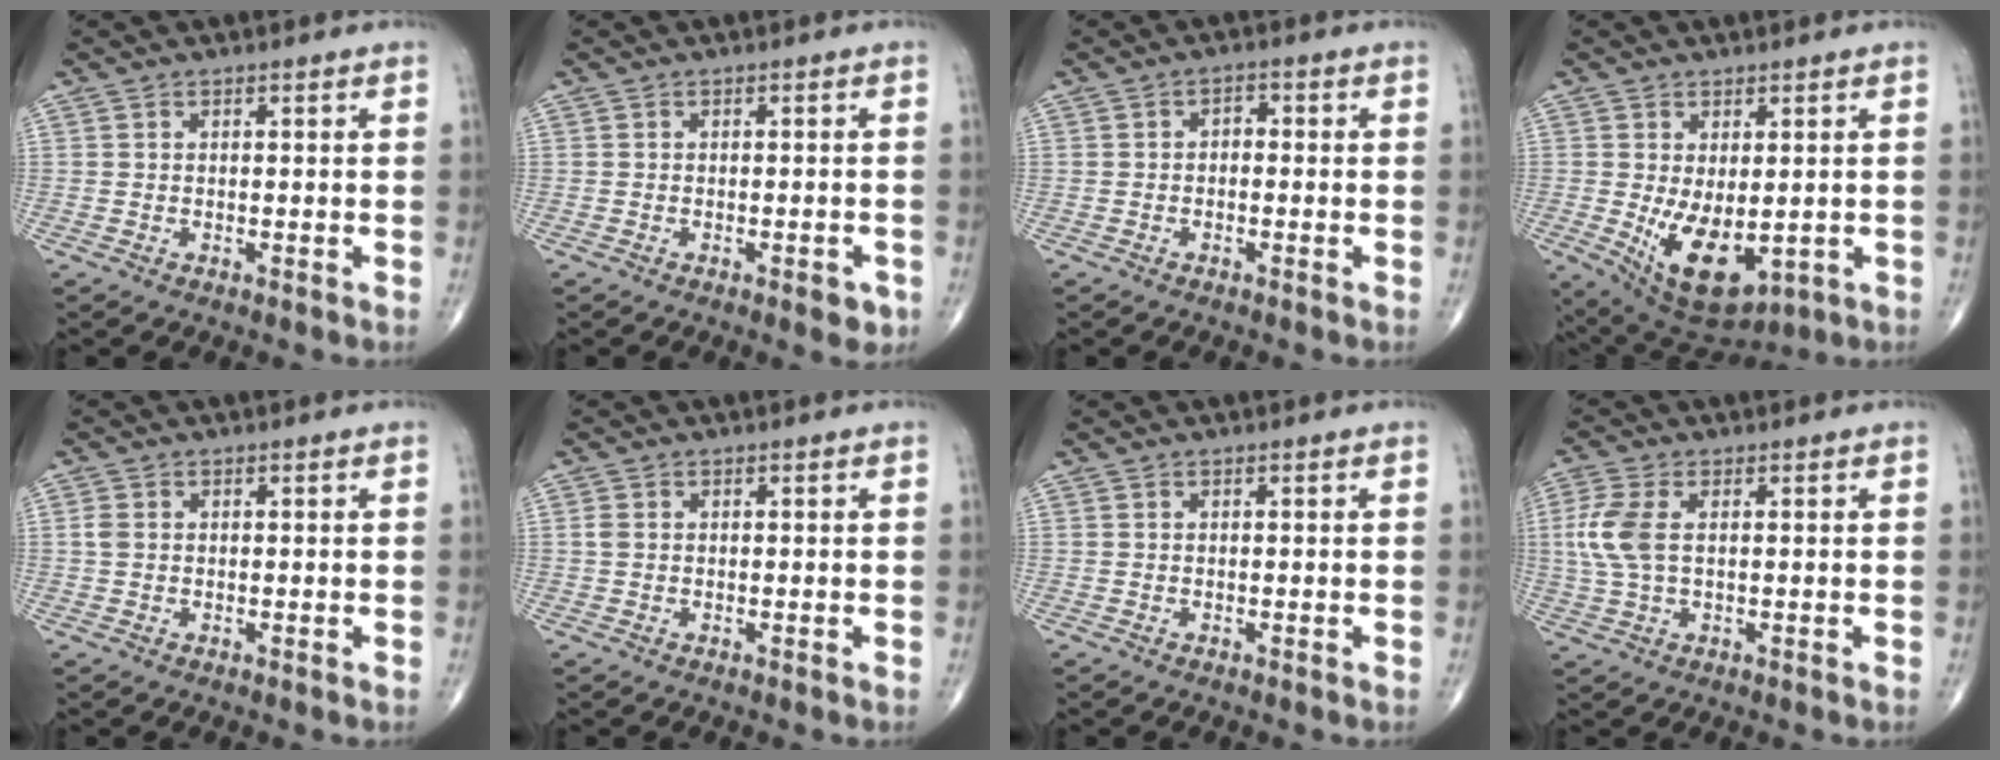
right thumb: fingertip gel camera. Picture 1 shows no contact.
{"total": 2.6, "force": [-1.3, 1.0, 2.0], "torque": [-0.017, 0.005, -0.014]}
{"total": 2.0, "force": [-0.3, 1.4, 1.5], "torque": [-0.012, 0.010, -0.012]}
{"total": 11.4, "force": [-1.7, 6.1, 9.5], "torque": [-0.144, -0.017, -0.001]}
{"total": 1.5, "force": [0.1, 1.2, 0.9], "torque": [-0.023, 0.003, 0.003]}
{"total": 1.1, "force": [0.1, 0.8, 0.7], "torque": [-0.016, 0.001, 0.001]}
{"total": 0.0}
{"total": 7.1, "force": [0.9, 3.8, 6.0], "torque": [-0.162, 0.008, 0.017]}